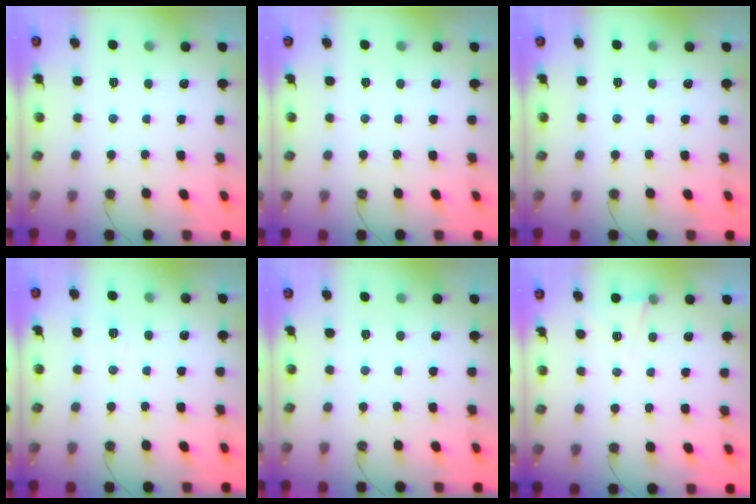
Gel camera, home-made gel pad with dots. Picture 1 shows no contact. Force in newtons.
{"total": 0.0}
{"total": 0.0}
{"total": 5.0, "press": 4.9, "slide": 0.5}
{"total": 0.0}
{"total": 5.5, "press": 3.0, "slide": 4.6}